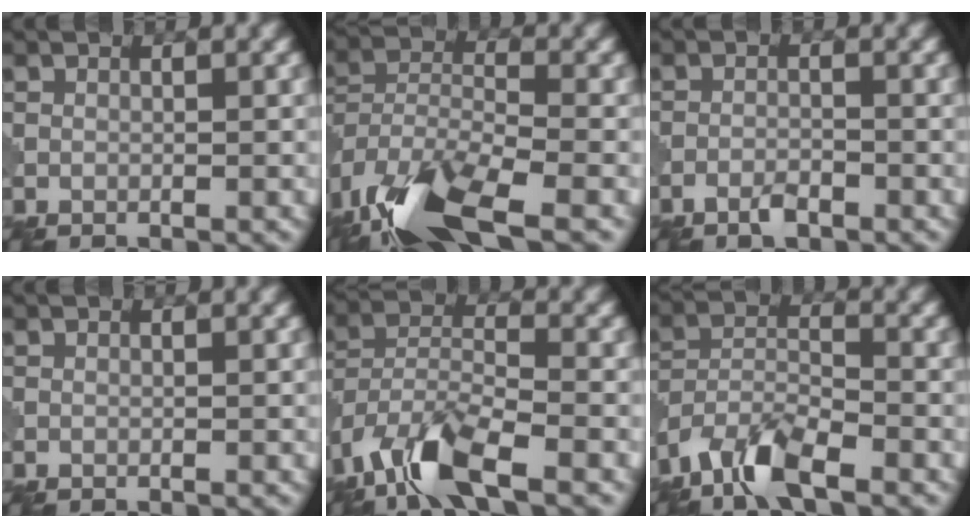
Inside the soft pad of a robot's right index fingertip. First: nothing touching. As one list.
[{"total": 12.8, "force": [-8.6, 4.3, 8.5], "torque": [-0.177, -0.020, -0.165]}, {"total": 1.7, "force": [-1.3, 0.4, 1.0], "torque": [-0.021, 0.000, -0.028]}, {"total": 0.0}, {"total": 8.9, "force": [-6.0, 2.9, 5.9], "torque": [-0.111, -0.004, -0.125]}, {"total": 6.2, "force": [-4.7, 1.8, 3.6], "torque": [-0.068, -0.003, -0.095]}]